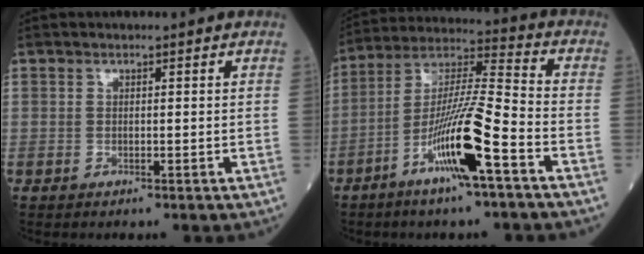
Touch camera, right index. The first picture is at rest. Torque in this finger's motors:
{"motor_torque": [1.98, -0.17, 1.06, 0.21]}